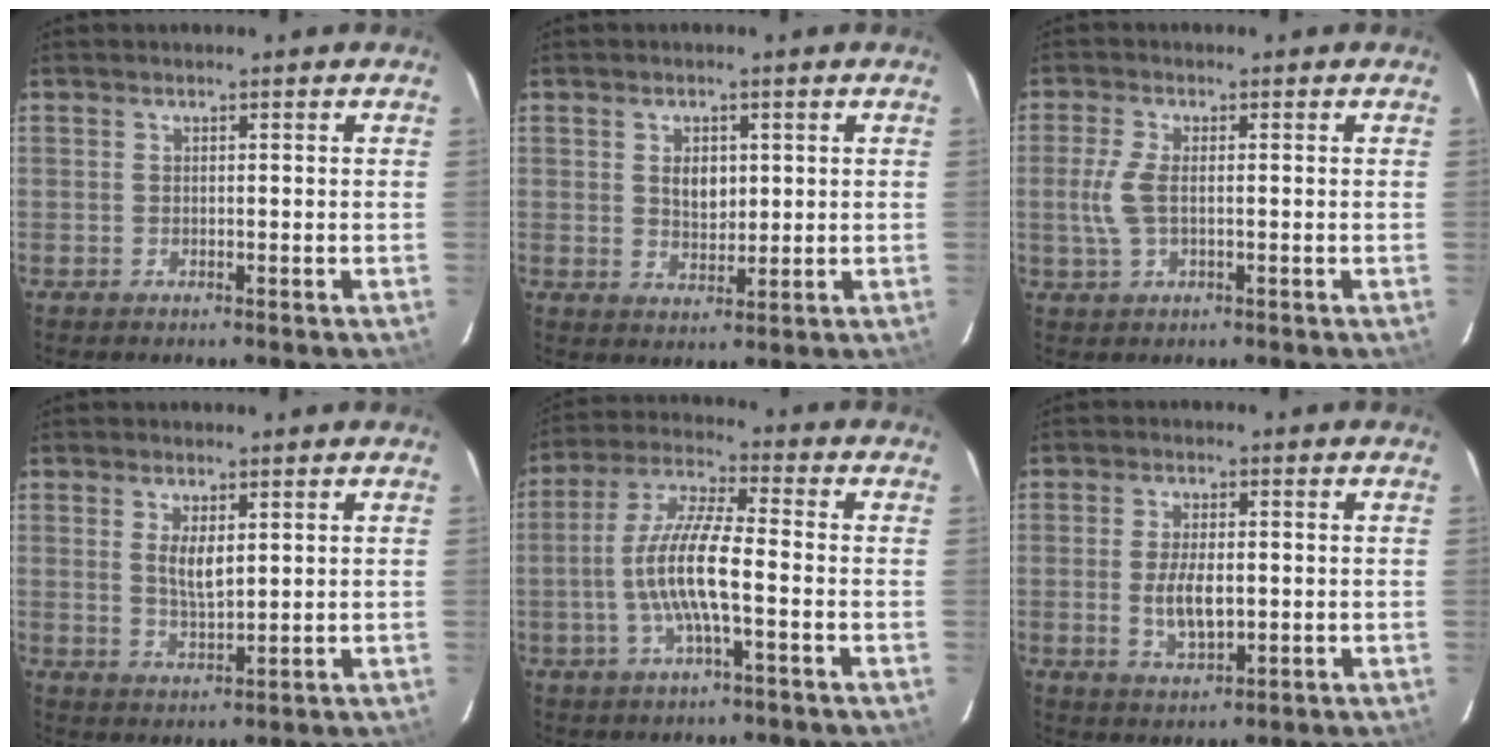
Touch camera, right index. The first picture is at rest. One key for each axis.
{"total": 4.2, "fx": 1.0, "fy": 2.9, "fz": 2.9, "tx": -0.048, "ty": 0.003, "tz": 0.020}
{"total": 4.9, "fx": -0.4, "fy": 2.1, "fz": 4.4, "tx": -0.103, "ty": 0.000, "tz": -0.005}
{"total": 4.5, "fx": 1.4, "fy": 1.7, "fz": 3.9, "tx": -0.070, "ty": -0.004, "tz": 0.028}
{"total": 11.2, "fx": -2.6, "fy": 1.8, "fz": 10.8, "tx": -0.221, "ty": 0.005, "tz": -0.051}
{"total": 6.7, "fx": -0.6, "fy": 3.1, "fz": 6.0, "tx": -0.116, "ty": -0.005, "tz": -0.007}